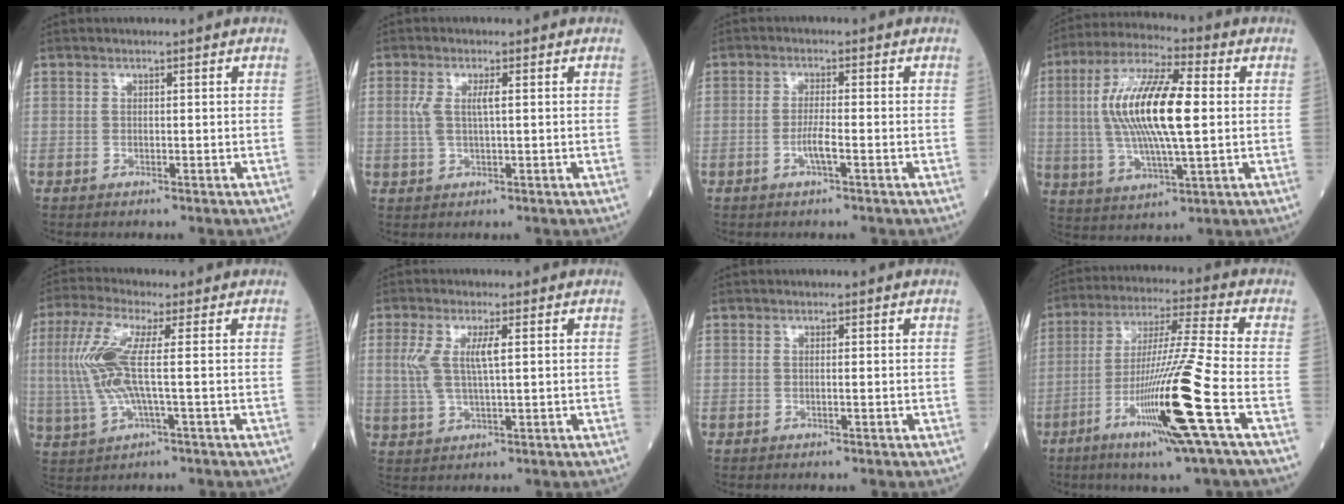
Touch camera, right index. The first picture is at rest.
{"total": 3.2, "force": [0.5, 0.6, 3.1], "torque": [-0.071, 0.004, 0.011]}
{"total": 3.0, "force": [-1.1, -0.1, 2.8], "torque": [-0.057, -0.003, -0.024]}
{"total": 15.9, "force": [1.2, 3.3, 15.5], "torque": [-0.310, 0.012, 0.018]}
{"total": 9.6, "force": [0.7, 1.4, 9.5], "torque": [-0.227, 0.010, 0.009]}
{"total": 5.6, "force": [1.1, 1.2, 5.4], "torque": [-0.131, 0.003, 0.024]}
{"total": 0.6, "force": [-0.1, -0.1, 0.6], "torque": [-0.013, 0.000, -0.002]}
{"total": 16.7, "force": [-6.0, -2.1, 15.4], "torque": [-0.296, -0.025, -0.113]}